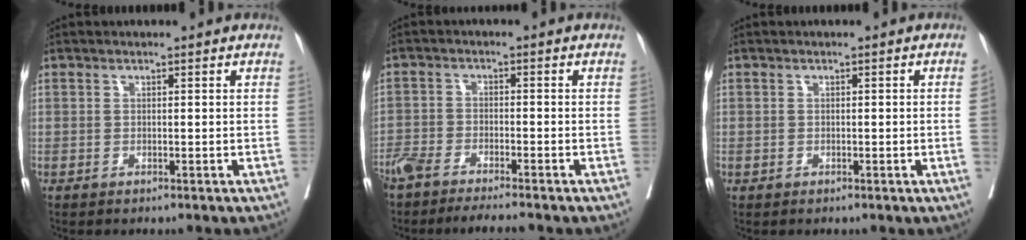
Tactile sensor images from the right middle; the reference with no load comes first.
{"total": 8.3, "force": [-7.4, 0.7, 3.9], "torque": [-0.061, -0.010, -0.123]}
{"total": 1.1, "force": [-0.2, -0.3, 1.0], "torque": [-0.016, 0.003, -0.001]}